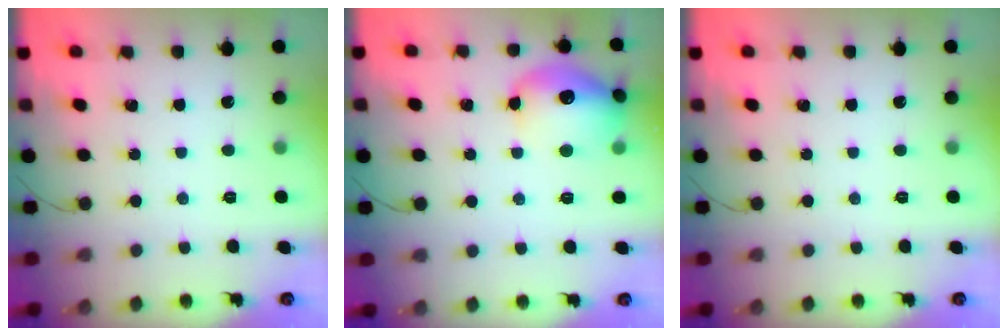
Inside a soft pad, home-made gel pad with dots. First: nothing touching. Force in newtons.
{"total": 15.0, "press": 14.9, "slide": 1.4}
{"total": 0.0}